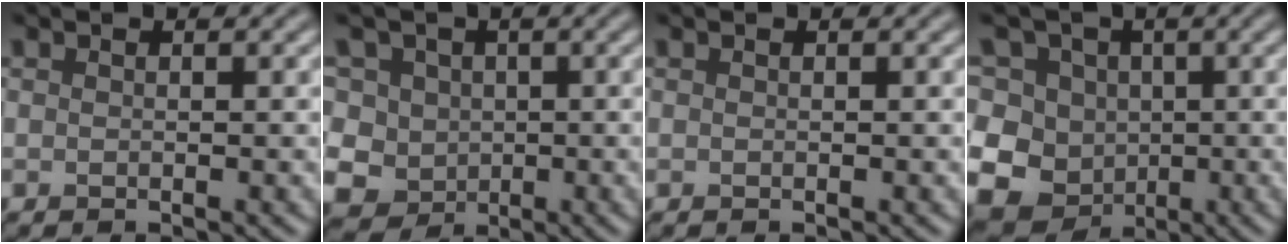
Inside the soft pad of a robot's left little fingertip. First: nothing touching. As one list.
[{"total": 11.2, "force": [2.4, 9.8, 4.8], "torque": [-0.103, 0.041, 0.007]}, {"total": 0.0}, {"total": 17.4, "force": [-0.2, 15.7, 7.4], "torque": [-0.168, 0.006, -0.030]}]